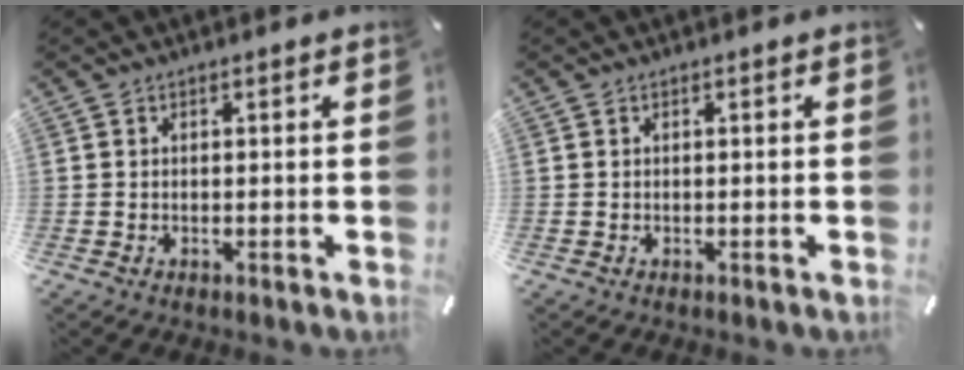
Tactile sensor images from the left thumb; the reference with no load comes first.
{"total": 0.0}